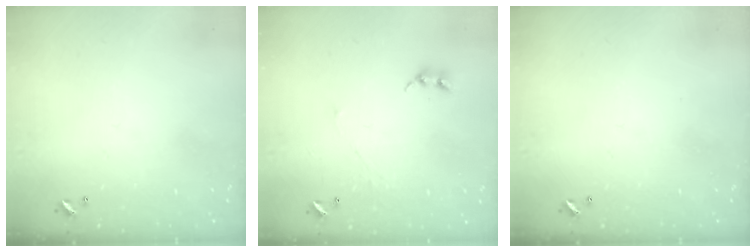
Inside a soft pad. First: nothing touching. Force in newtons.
{"total": 1.5, "press": 1.4, "slide": 0.2}
{"total": 0.0}